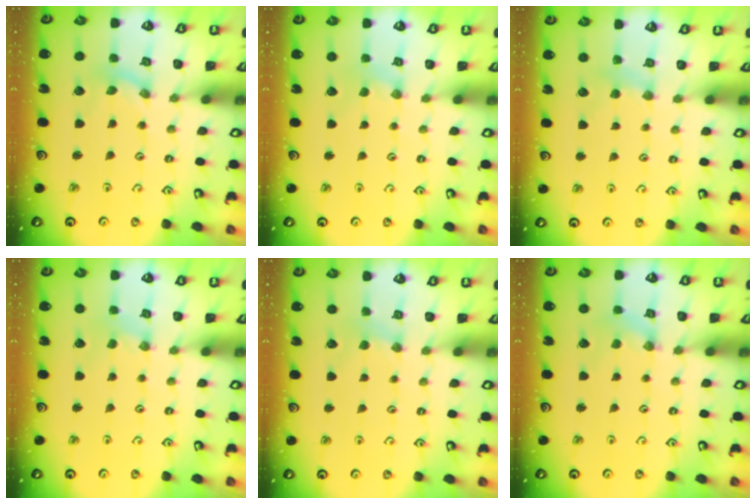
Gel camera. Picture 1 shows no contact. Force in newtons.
{"total": 0.5, "press": 0.5, "slide": 0.1}
{"total": 3.8, "press": 3.7, "slide": 0.6}
{"total": 0.0}
{"total": 2.3, "press": 2.3, "slide": 0.4}
{"total": 1.0, "press": 1.0, "slide": 0.1}